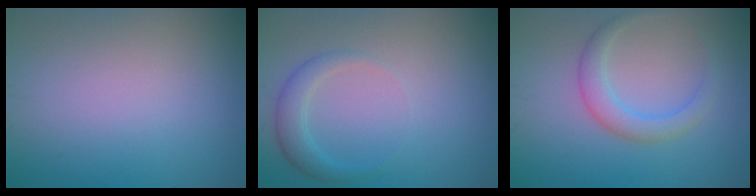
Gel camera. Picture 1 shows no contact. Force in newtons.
{"total": 2.2, "press": 2.2, "slide": 0.2}
{"total": 2.8, "press": 2.8, "slide": 0.2}